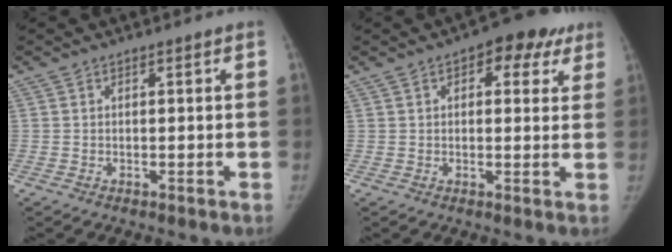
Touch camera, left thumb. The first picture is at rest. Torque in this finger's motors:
{"motor_torque": [-0.12, 0.37, -0.05, 0.01, 0.02]}